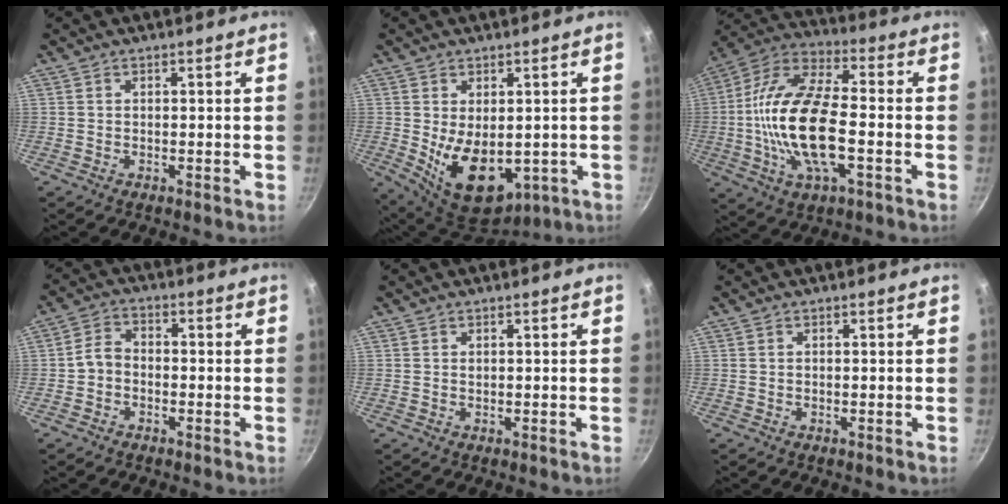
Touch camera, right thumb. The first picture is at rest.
{"total": 13.2, "force": [-1.9, 7.9, 10.4], "torque": [-0.151, -0.015, 0.001]}
{"total": 20.2, "force": [-2.8, 8.5, 18.1], "torque": [-0.363, 0.025, -0.051]}
{"total": 4.8, "force": [-1.3, 3.8, 2.7], "torque": [-0.038, 0.023, -0.033]}
{"total": 0.7, "force": [0.3, 0.5, 0.3], "torque": [0.001, -0.002, 0.005]}
{"total": 0.0}